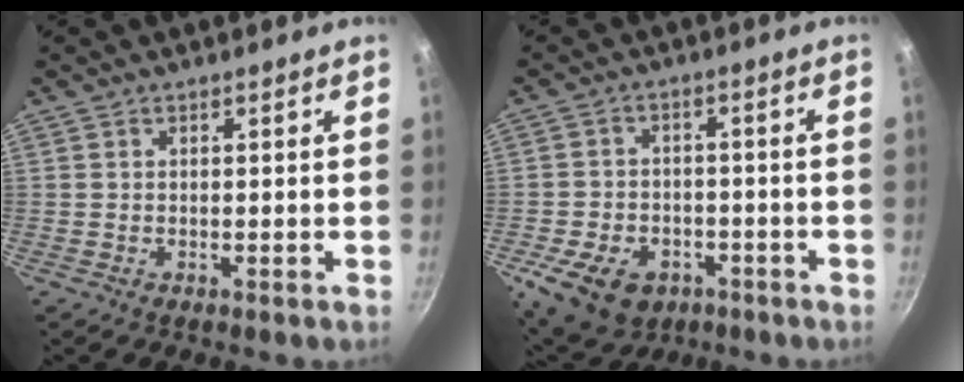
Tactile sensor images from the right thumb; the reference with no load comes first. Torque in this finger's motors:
{"motor_torque": [2.71, 2.30, 0.00, -0.19, 0.04]}